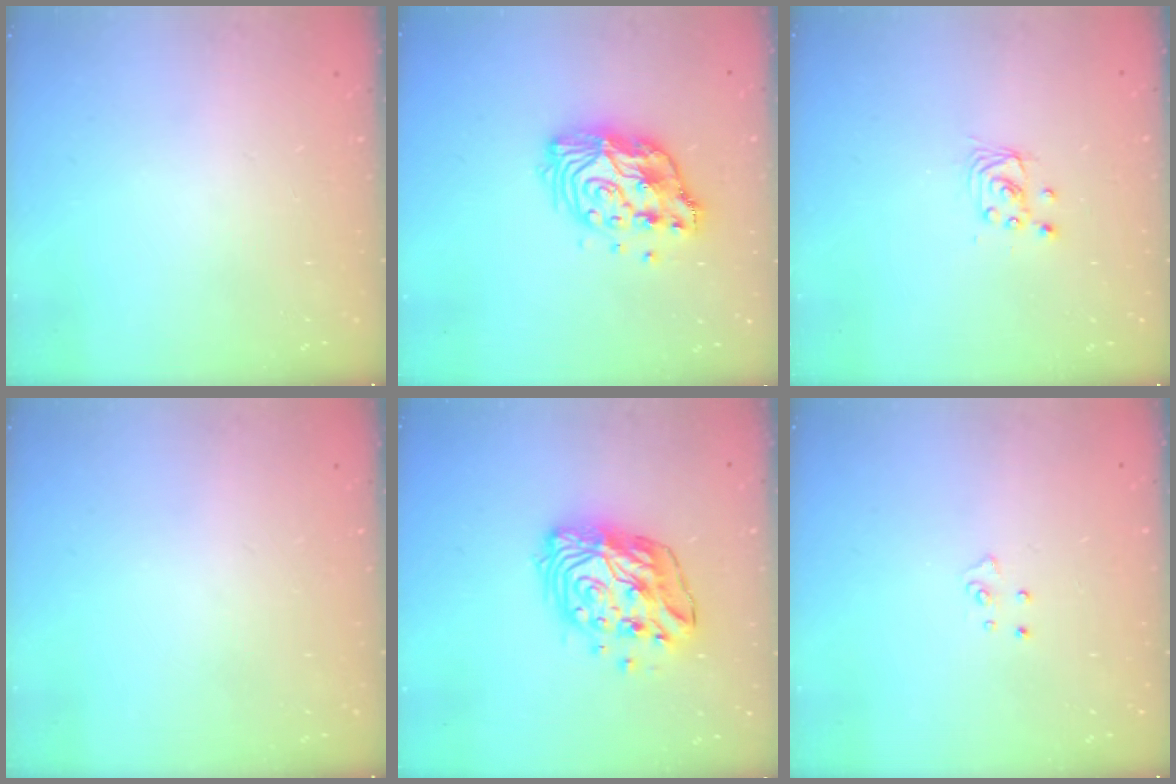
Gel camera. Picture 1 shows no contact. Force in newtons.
{"total": 13.5, "press": 13.4, "slide": 1.2}
{"total": 2.9, "press": 2.9, "slide": 0.2}
{"total": 0.0}
{"total": 14.9, "press": 14.8, "slide": 1.4}
{"total": 4.1, "press": 4.1, "slide": 0.4}